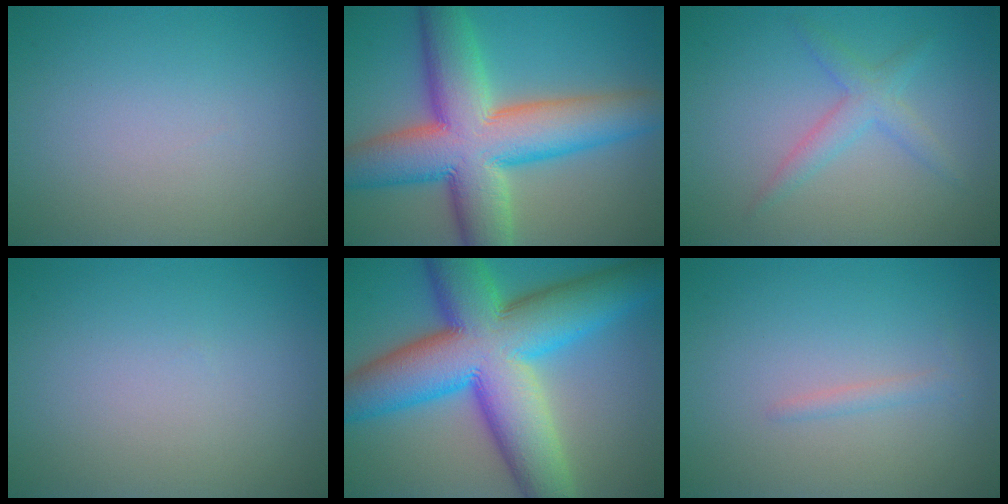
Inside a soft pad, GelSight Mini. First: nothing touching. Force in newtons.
{"total": 13.1, "press": 13.1, "slide": 0.5}
{"total": 2.3, "press": 2.3, "slide": 0.2}
{"total": 0.0}
{"total": 16.3, "press": 16.3, "slide": 0.1}
{"total": 1.0, "press": 1.0, "slide": 0.0}